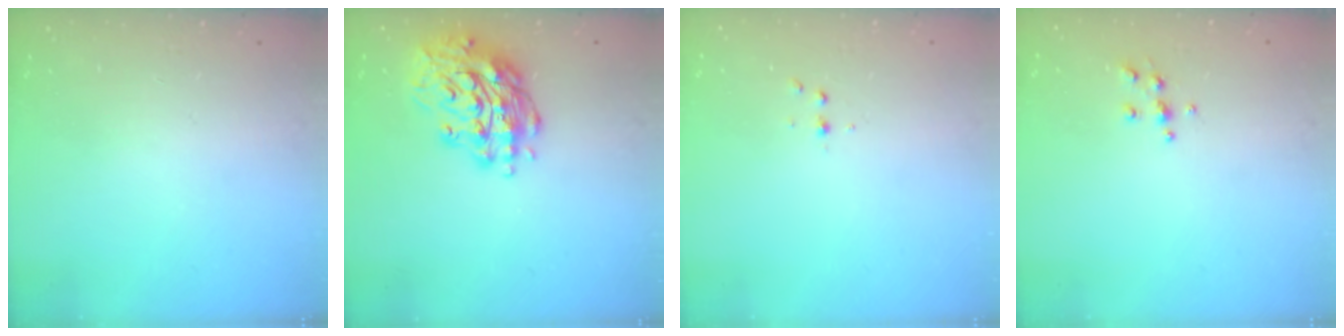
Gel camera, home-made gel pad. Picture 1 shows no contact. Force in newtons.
{"total": 16.6, "press": 16.6, "slide": 1.6}
{"total": 3.2, "press": 3.1, "slide": 0.4}
{"total": 5.5, "press": 5.4, "slide": 0.6}